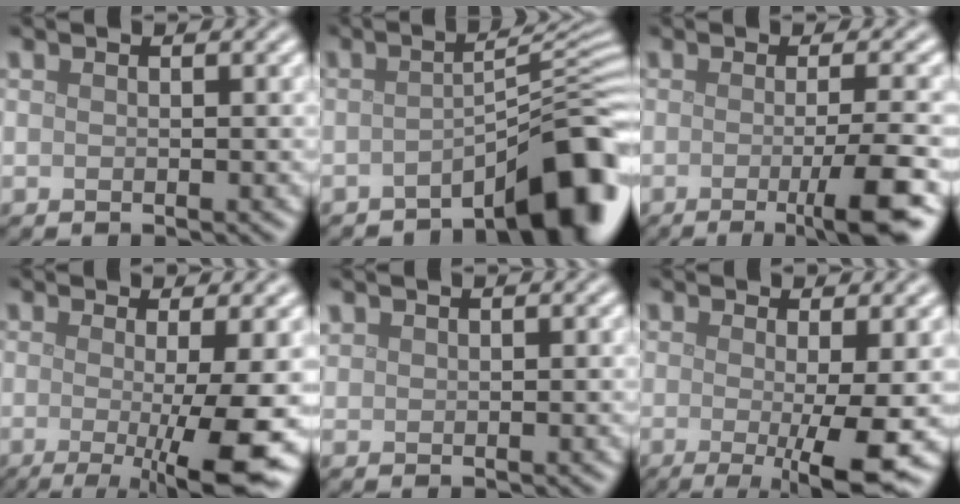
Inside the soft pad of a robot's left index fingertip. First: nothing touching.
{"total": 8.8, "force": [-4.8, 1.8, 7.1], "torque": [-0.079, 0.016, -0.080]}
{"total": 5.9, "force": [-1.5, 1.1, 5.6], "torque": [-0.077, -0.009, -0.028]}
{"total": 10.1, "force": [-1.8, 2.2, 9.7], "torque": [-0.128, -0.018, -0.023]}
{"total": 0.8, "force": [0.7, 0.3, 0.0], "torque": [-0.003, 0.002, 0.019]}
{"total": 7.1, "force": [-1.2, 1.2, 6.9], "torque": [-0.101, -0.016, -0.016]}